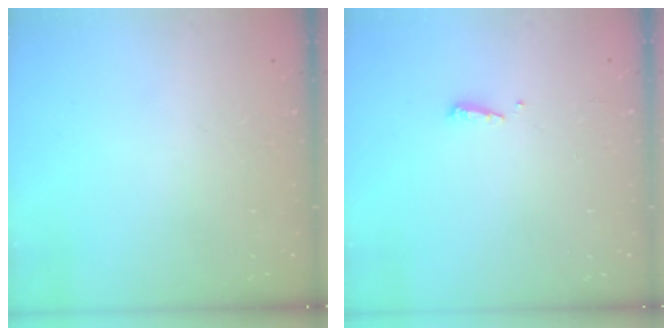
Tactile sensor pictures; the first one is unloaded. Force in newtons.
{"total": 3.7, "press": 3.6, "slide": 0.6}